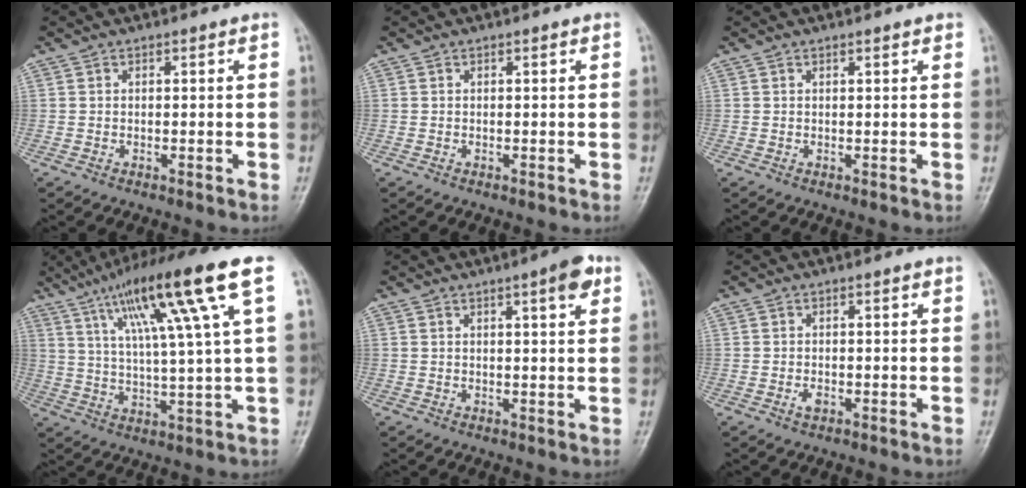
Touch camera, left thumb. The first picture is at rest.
{"total": 0.0}
{"total": 0.8, "force": [0.6, 0.1, 0.5], "torque": [-0.005, -0.001, 0.007]}
{"total": 18.3, "force": [8.2, 1.4, 16.3], "torque": [-0.270, -0.003, 0.132]}
{"total": 4.4, "force": [2.2, 0.8, 3.7], "torque": [-0.049, -0.007, 0.028]}
{"total": 1.5, "force": [-0.4, 0.8, 1.2], "torque": [-0.019, 0.003, -0.006]}